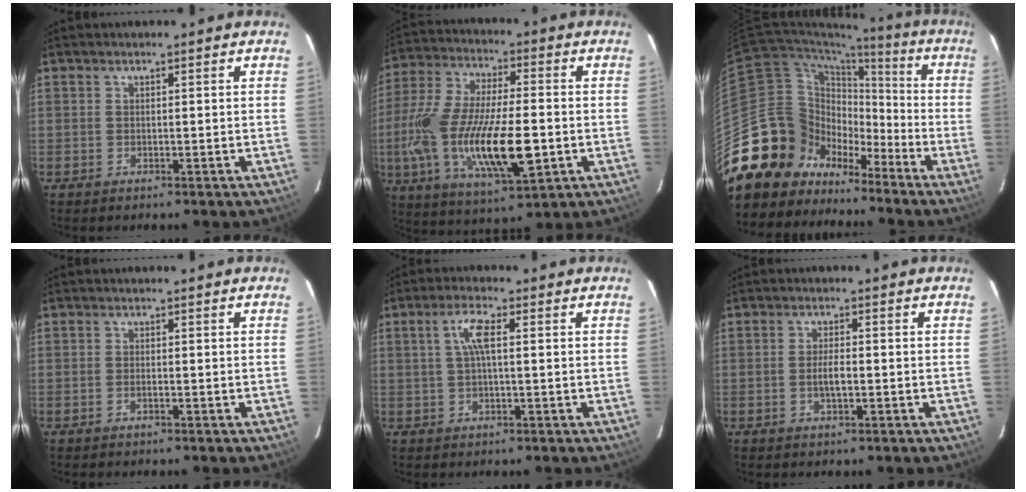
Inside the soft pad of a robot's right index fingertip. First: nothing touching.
{"total": 22.4, "force": [-4.8, 7.4, 20.6], "torque": [-0.416, -0.030, -0.083]}
{"total": 20.5, "force": [-12.6, 15.0, 6.1], "torque": [-0.154, 0.058, -0.210]}
{"total": 0.7, "force": [-0.4, 0.2, 0.6], "torque": [-0.014, 0.001, -0.008]}
{"total": 4.5, "force": [0.8, 0.8, 4.4], "torque": [-0.086, 0.007, 0.015]}
{"total": 2.7, "force": [-0.6, 0.7, 2.5], "torque": [-0.047, -0.003, -0.011]}